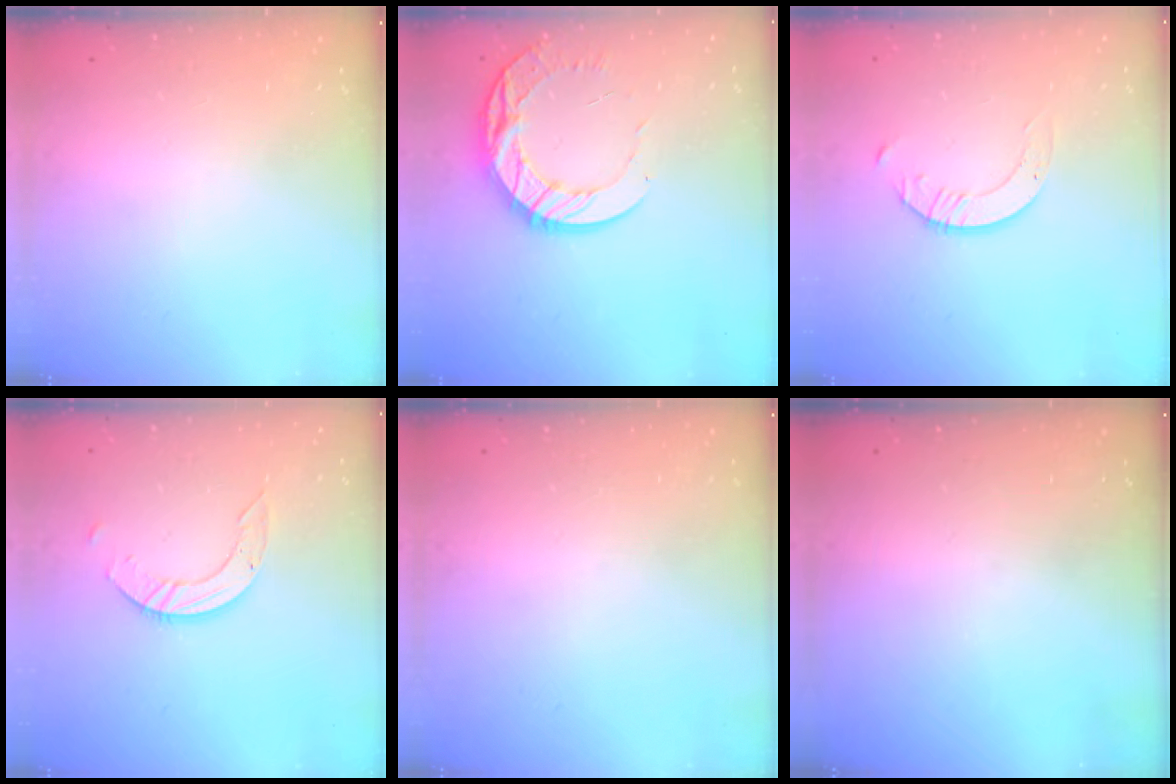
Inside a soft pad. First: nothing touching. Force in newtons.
{"total": 14.7, "press": 14.6, "slide": 1.3}
{"total": 2.1, "press": 2.1, "slide": 0.2}
{"total": 5.8, "press": 5.8, "slide": 0.1}
{"total": 0.0}
{"total": 0.0}